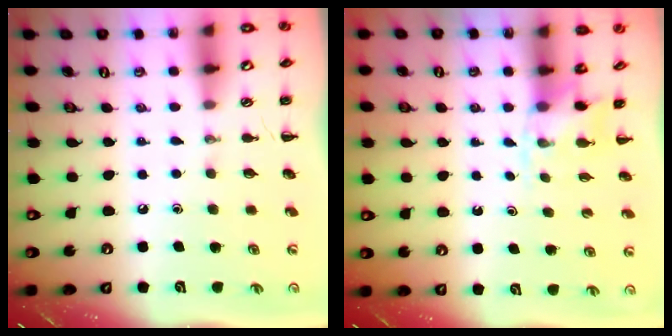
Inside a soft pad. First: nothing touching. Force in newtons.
{"total": 2.9, "press": 2.7, "slide": 1.2}